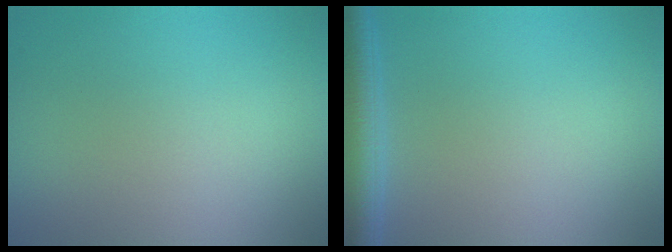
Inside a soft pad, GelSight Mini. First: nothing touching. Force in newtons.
{"total": 3.0, "press": 3.0, "slide": 0.1}